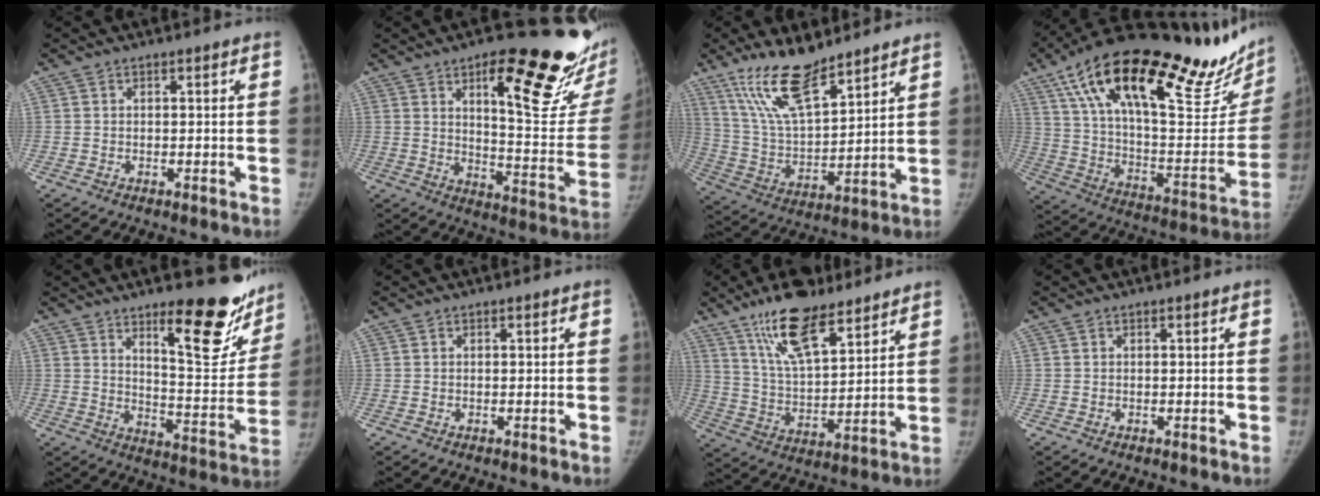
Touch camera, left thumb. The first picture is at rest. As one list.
[{"total": 25.9, "force": [14.4, 7.4, 20.3], "torque": [-0.229, -0.070, 0.206]}, {"total": 15.7, "force": [11.6, 4.8, 9.5], "torque": [-0.155, -0.061, 0.229]}, {"total": 40.3, "force": [26.1, 12.3, 28.1], "torque": [-0.383, -0.045, 0.410]}, {"total": 19.0, "force": [12.4, 5.9, 13.1], "torque": [-0.121, -0.099, 0.177]}, {"total": 0.0}, {"total": 16.5, "force": [11.3, 5.7, 10.6], "torque": [-0.163, -0.052, 0.207]}, {"total": 0.0}]